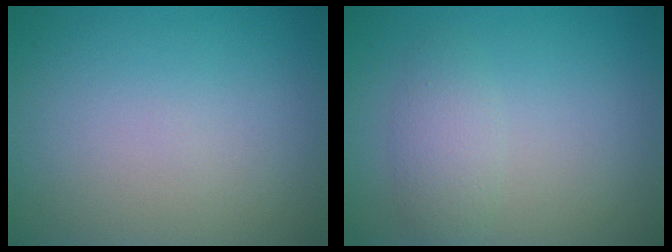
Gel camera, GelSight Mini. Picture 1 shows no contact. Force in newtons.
{"total": 2.2, "press": 2.2, "slide": 0.1}